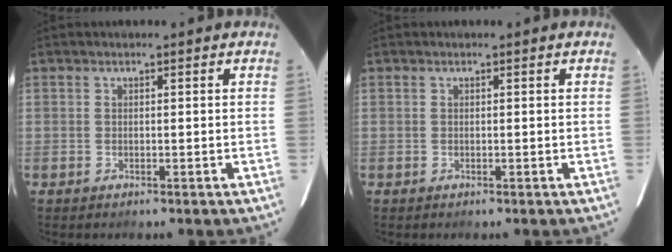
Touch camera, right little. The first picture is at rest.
{"total": 0.0}